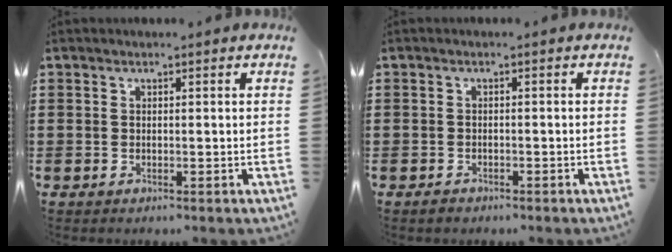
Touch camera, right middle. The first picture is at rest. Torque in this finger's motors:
{"motor_torque": [2.14, 0.00, 0.13, 0.02]}